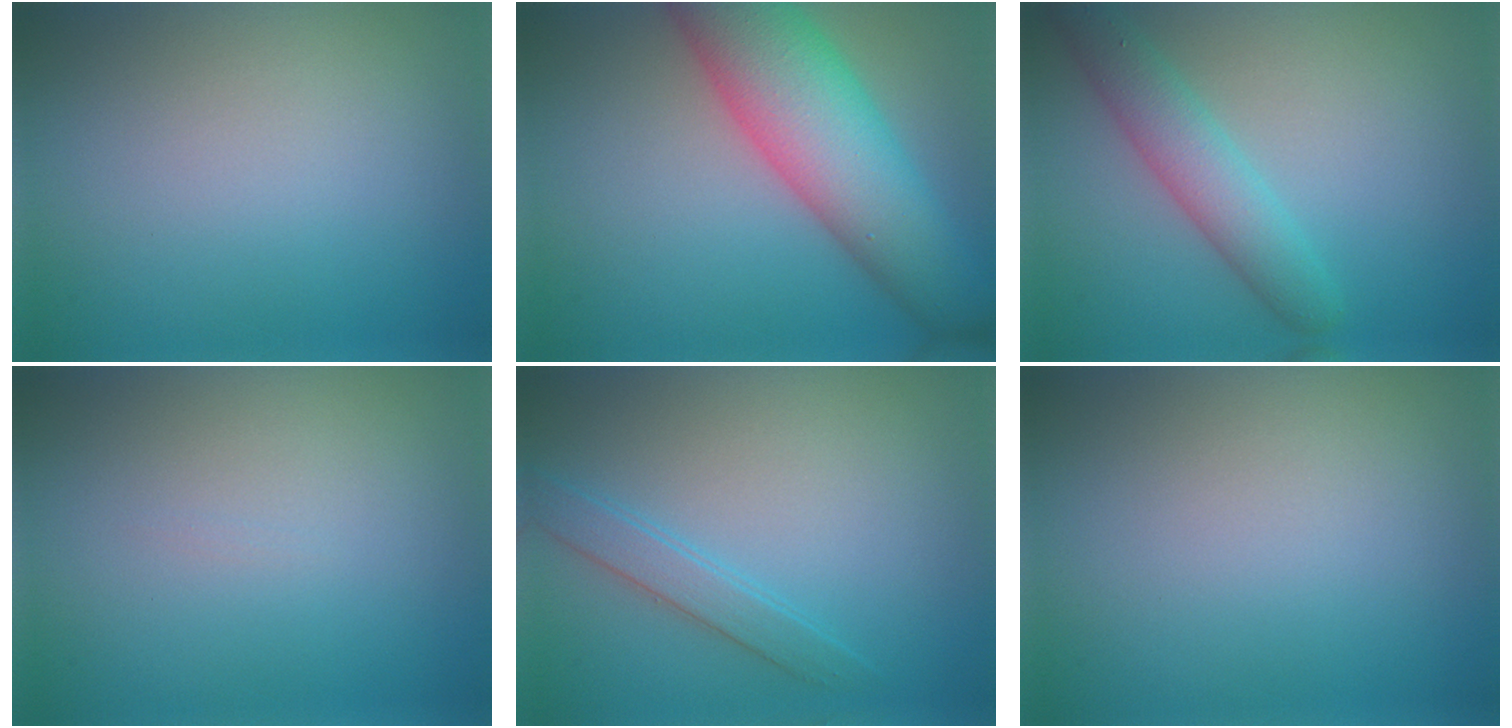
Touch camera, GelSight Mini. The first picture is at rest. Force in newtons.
{"total": 10.3, "press": 10.3, "slide": 0.6}
{"total": 4.0, "press": 4.0, "slide": 0.2}
{"total": 0.0}
{"total": 2.2, "press": 2.1, "slide": 0.2}
{"total": 0.0}